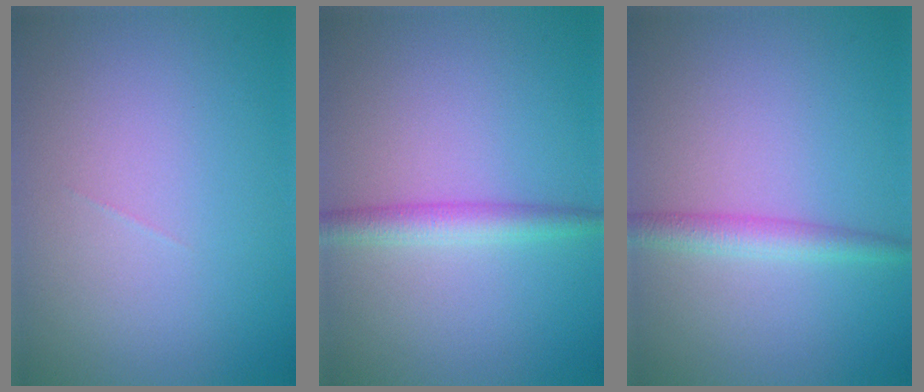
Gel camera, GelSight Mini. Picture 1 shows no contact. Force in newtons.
{"total": 2.6, "press": 2.6, "slide": 0.1}
{"total": 2.3, "press": 2.3, "slide": 0.0}